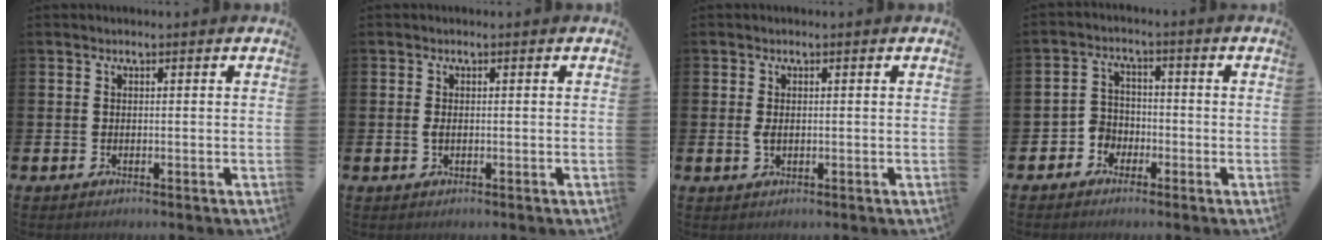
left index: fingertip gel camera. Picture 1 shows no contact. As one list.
[{"total": 1.0, "force": [-0.1, 0.4, 0.9], "torque": [-0.020, 0.003, -0.002]}, {"total": 1.4, "force": [0.0, 0.7, 1.2], "torque": [-0.026, 0.004, 0.001]}, {"total": 3.3, "force": [-1.8, 2.7, 0.4], "torque": [-0.022, -0.003, -0.041]}]